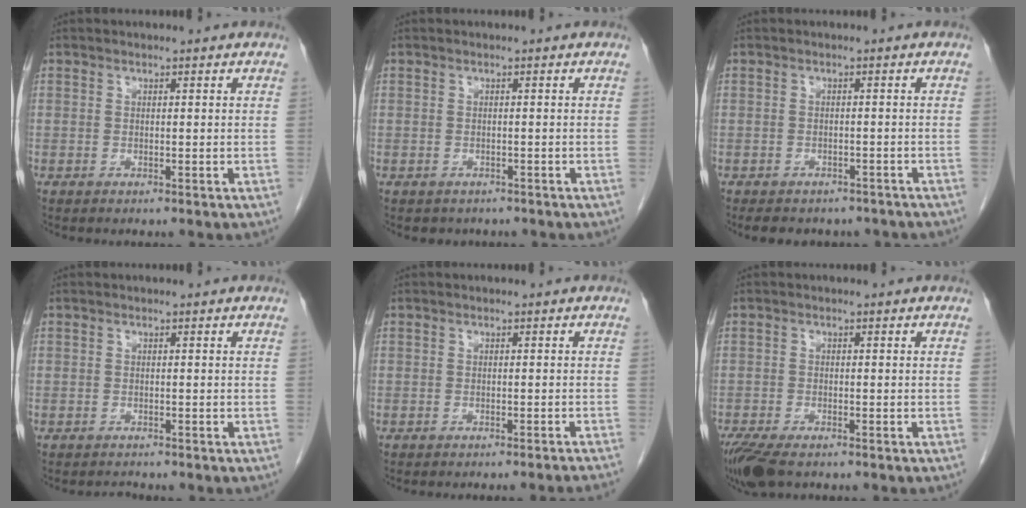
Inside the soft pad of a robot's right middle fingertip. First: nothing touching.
{"total": 2.3, "force": [-1.8, 1.4, 0.2], "torque": [-0.008, 0.002, -0.023]}
{"total": 9.1, "force": [-7.7, 4.0, 2.8], "torque": [-0.042, 0.004, -0.083]}
{"total": 0.8, "force": [-0.8, 0.2, -0.2], "torque": [0.000, -0.005, -0.012]}
{"total": 6.2, "force": [-5.8, -1.4, 1.7], "torque": [-0.005, -0.017, -0.065]}
{"total": 6.5, "force": [-4.8, 2.1, 3.8], "torque": [-0.071, -0.015, -0.083]}